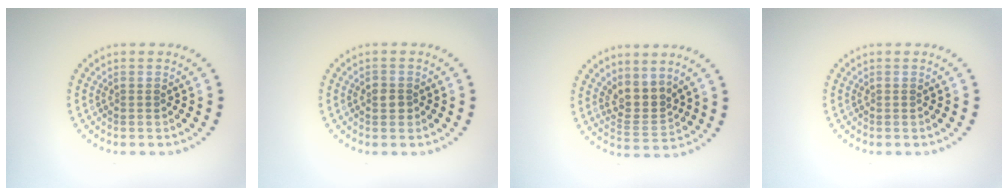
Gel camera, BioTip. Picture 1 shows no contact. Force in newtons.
{"total": 1.3, "press": 1.3, "slide": 0.3}
{"total": 2.9, "press": 2.2, "slide": 1.9}
{"total": 0.0}